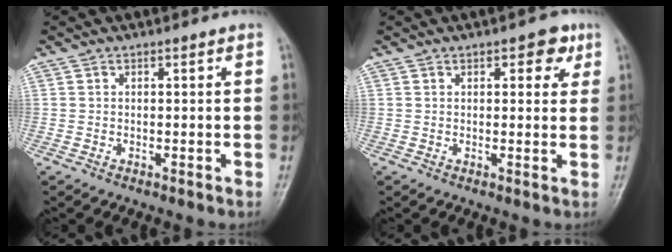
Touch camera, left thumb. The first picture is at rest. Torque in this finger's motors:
{"motor_torque": [-0.29, 0.36, 0.14, 0.25, 0.08]}